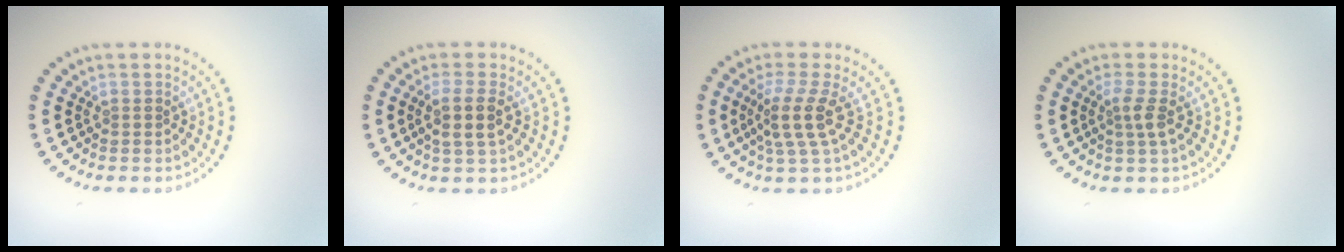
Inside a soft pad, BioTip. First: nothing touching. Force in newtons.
{"total": 2.6, "press": 2.3, "slide": 1.2}
{"total": 3.4, "press": 2.4, "slide": 2.3}
{"total": 1.8, "press": 1.3, "slide": 1.3}